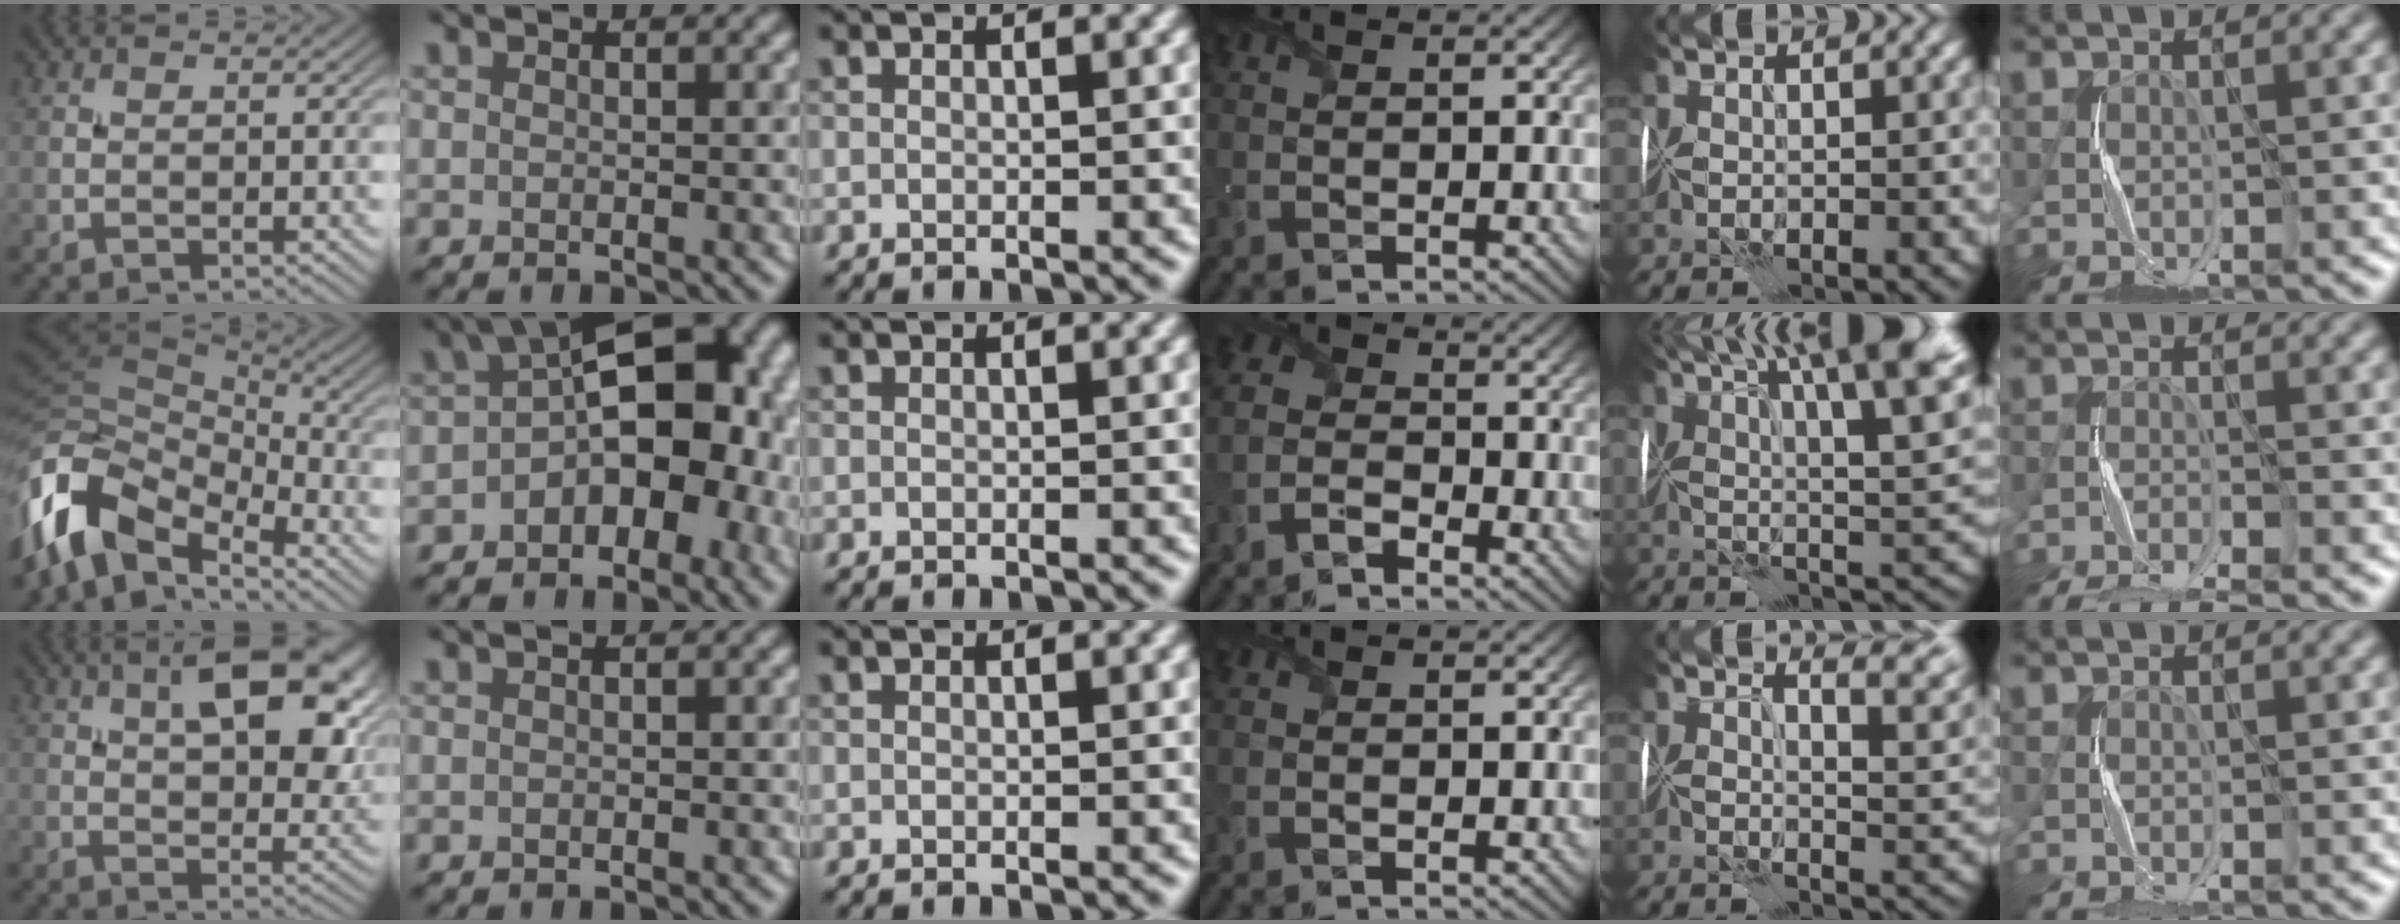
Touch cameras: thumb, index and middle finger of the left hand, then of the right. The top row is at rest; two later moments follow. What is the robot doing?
{"motion": "fold", "object": "handkerchief"}